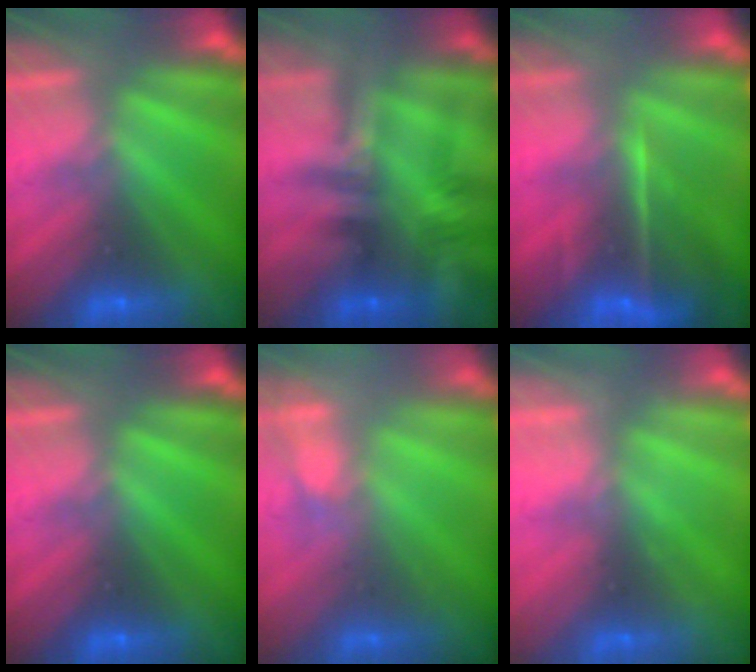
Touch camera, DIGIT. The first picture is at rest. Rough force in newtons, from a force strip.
{"total": 2.4}
{"total": 7.1}
{"total": 0.0}
{"total": 2.9}
{"total": 2.0}